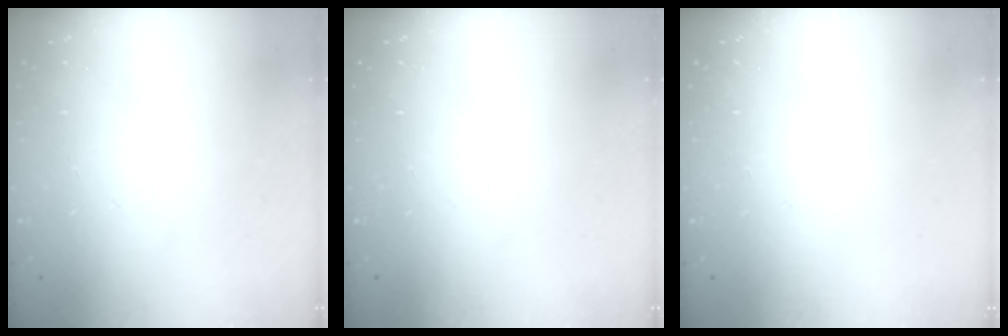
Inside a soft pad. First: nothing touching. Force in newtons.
{"total": 0.0}
{"total": 0.0}